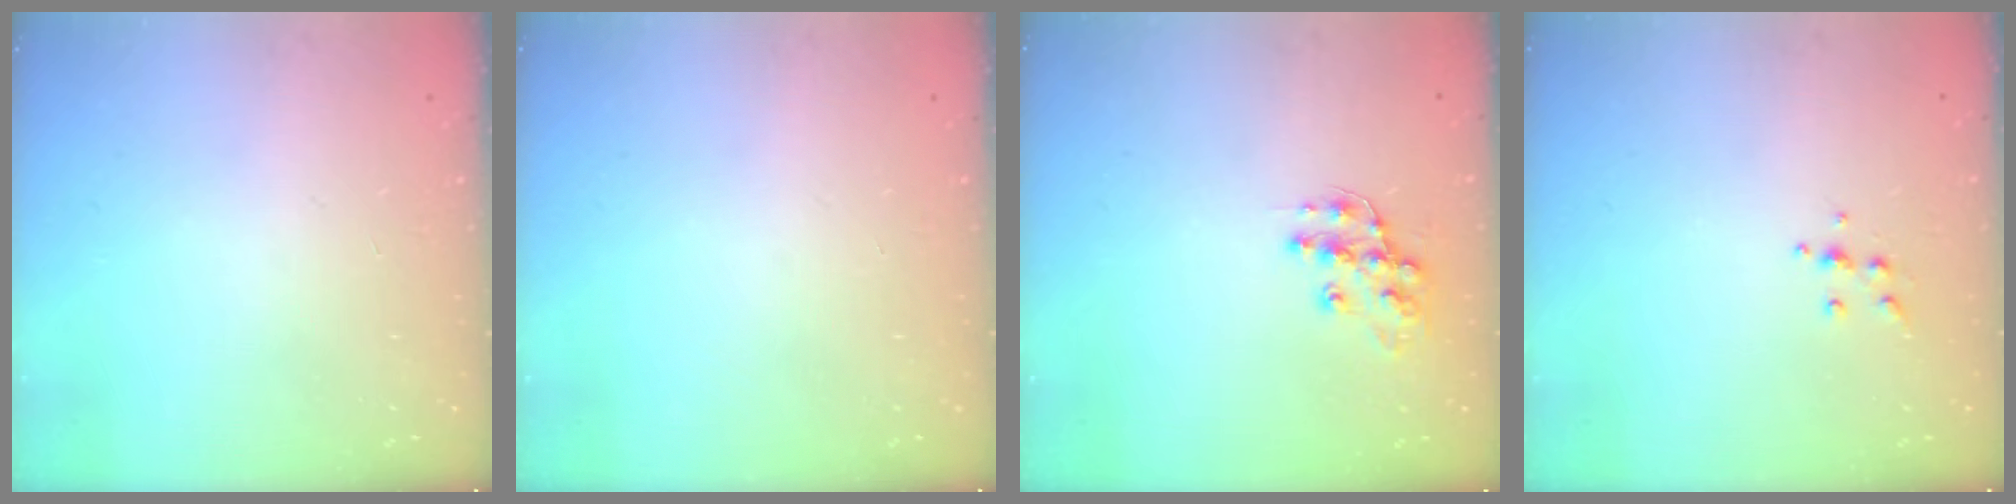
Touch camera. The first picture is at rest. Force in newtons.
{"total": 0.0}
{"total": 10.7, "press": 10.7, "slide": 0.6}
{"total": 5.0, "press": 4.8, "slide": 1.0}